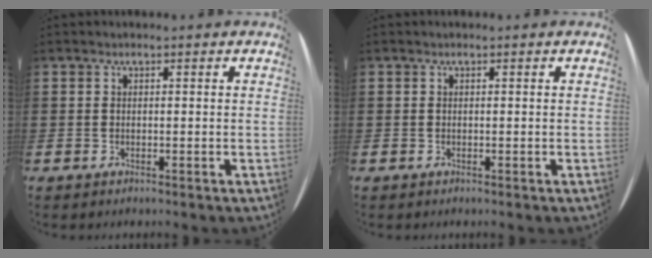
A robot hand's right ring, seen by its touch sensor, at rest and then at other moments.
{"total": 0.0}